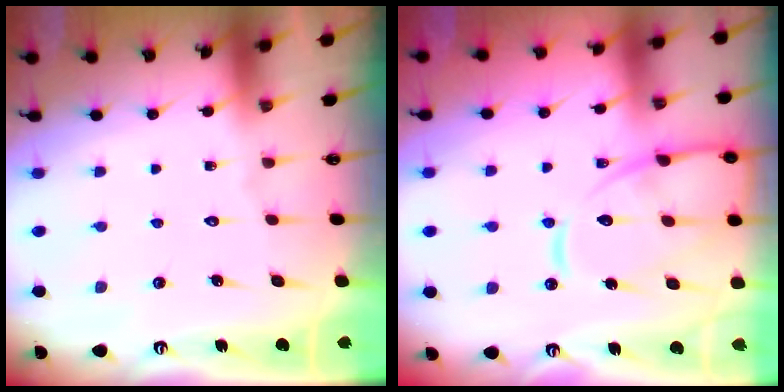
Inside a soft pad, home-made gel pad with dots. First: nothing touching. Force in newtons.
{"total": 14.3, "press": 14.2, "slide": 1.5}